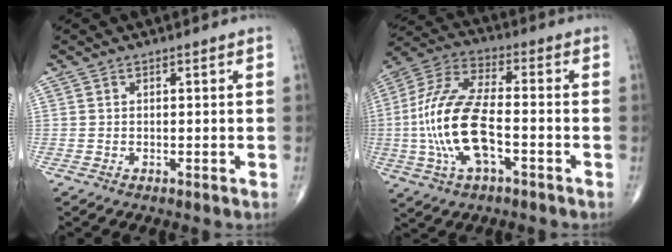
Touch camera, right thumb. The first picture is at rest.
{"total": 16.8, "force": [-3.2, 7.4, 14.7], "torque": [-0.317, 0.030, -0.063]}